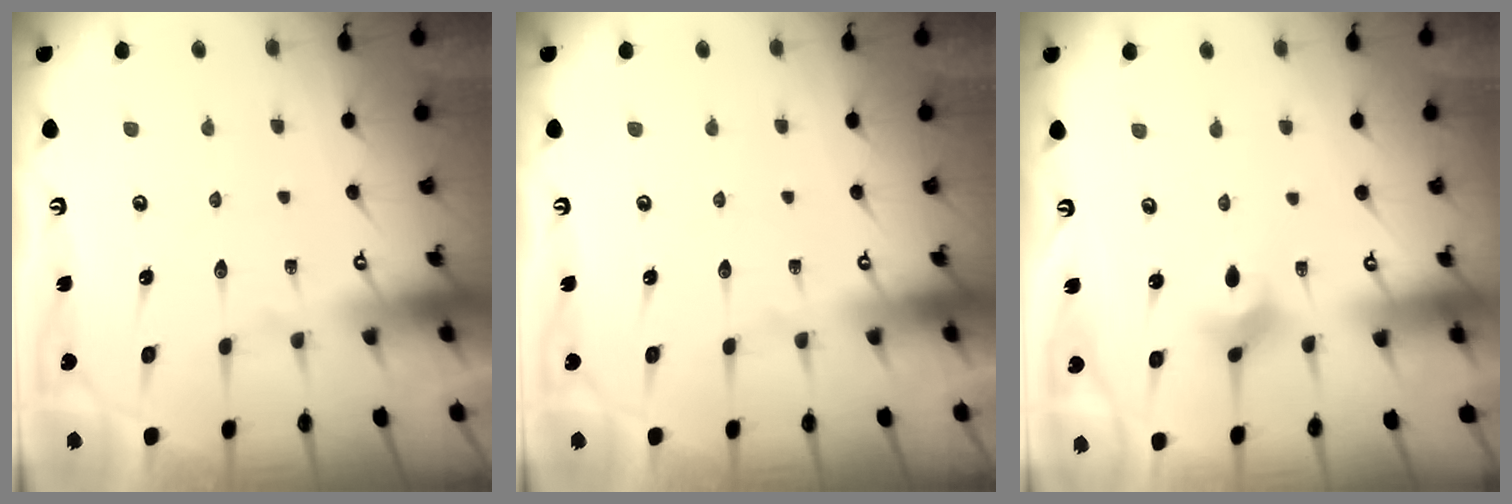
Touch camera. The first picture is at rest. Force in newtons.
{"total": 0.0}
{"total": 2.6, "press": 2.6, "slide": 0.4}